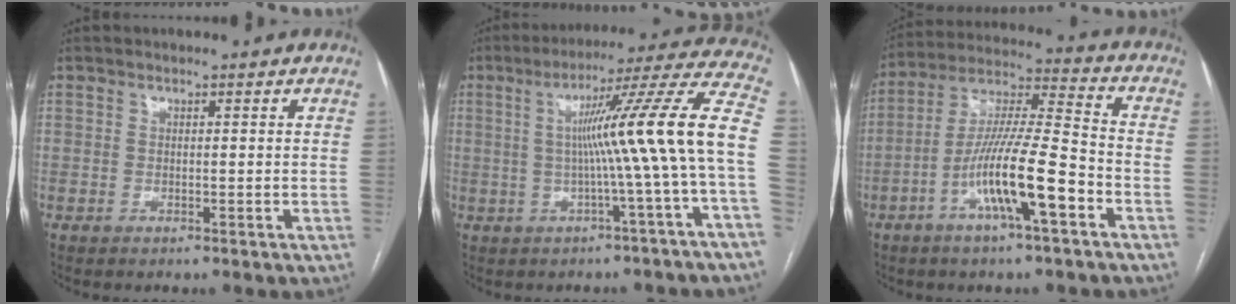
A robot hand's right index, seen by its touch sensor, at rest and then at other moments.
{"total": 15.3, "force": [-1.0, -2.5, 15.1], "torque": [-0.203, 0.020, -0.021]}
{"total": 13.9, "force": [-5.7, 1.0, 12.7], "torque": [-0.240, 0.003, -0.103]}